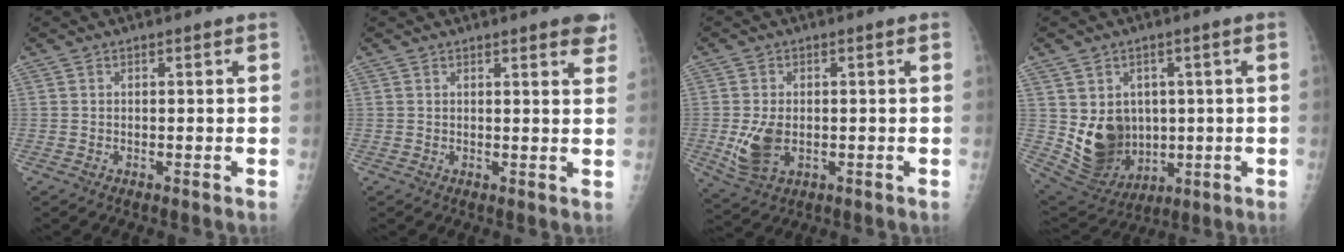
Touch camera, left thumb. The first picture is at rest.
{"total": 5.1, "force": [3.5, 1.1, 3.5], "torque": [-0.024, -0.008, 0.033]}
{"total": 6.8, "force": [-1.1, 4.3, 5.1], "torque": [-0.098, -0.003, -0.010]}
{"total": 12.5, "force": [0.4, 10.4, 7.0], "torque": [-0.080, -0.011, 0.040]}